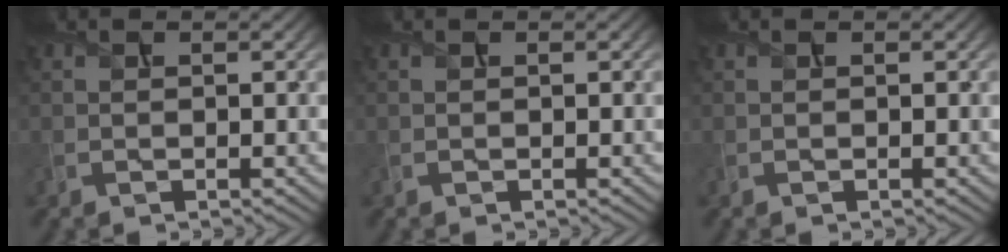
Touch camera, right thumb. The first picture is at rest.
{"total": 0.0}
{"total": 0.0}